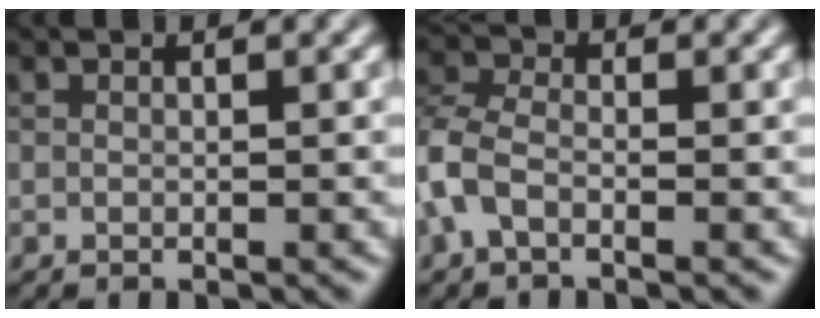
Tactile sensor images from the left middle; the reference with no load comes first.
{"total": 3.3, "force": [-1.2, 2.1, 2.2], "torque": [-0.058, 0.006, -0.037]}